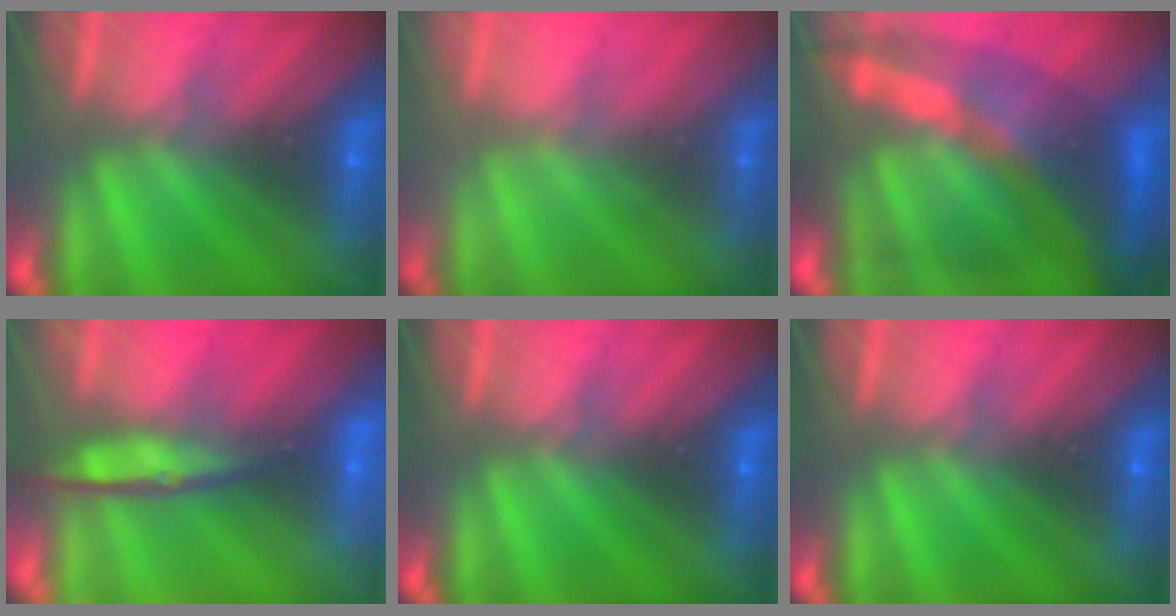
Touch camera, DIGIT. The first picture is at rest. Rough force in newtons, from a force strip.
{"total": 2.1}
{"total": 10.8}
{"total": 7.4}
{"total": 0.0}
{"total": 0.0}